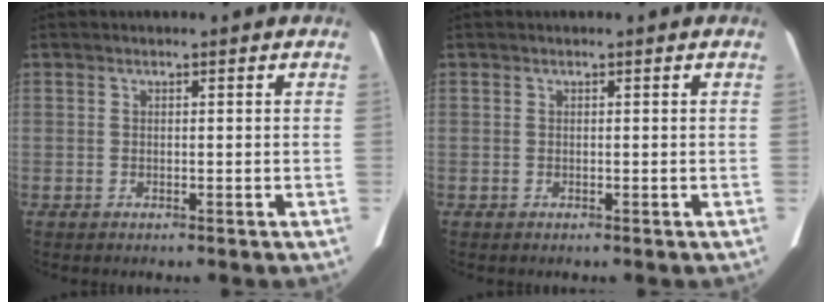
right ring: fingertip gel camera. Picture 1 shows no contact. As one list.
[{"total": 0.0}]